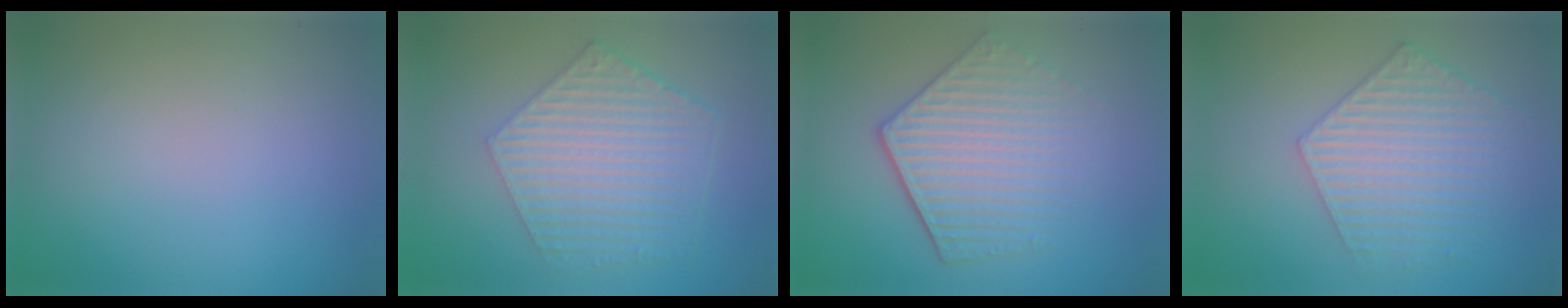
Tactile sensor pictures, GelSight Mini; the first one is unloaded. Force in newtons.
{"total": 6.2, "press": 4.5, "slide": 4.3}
{"total": 5.5, "press": 4.2, "slide": 3.6}
{"total": 5.8, "press": 4.3, "slide": 3.8}